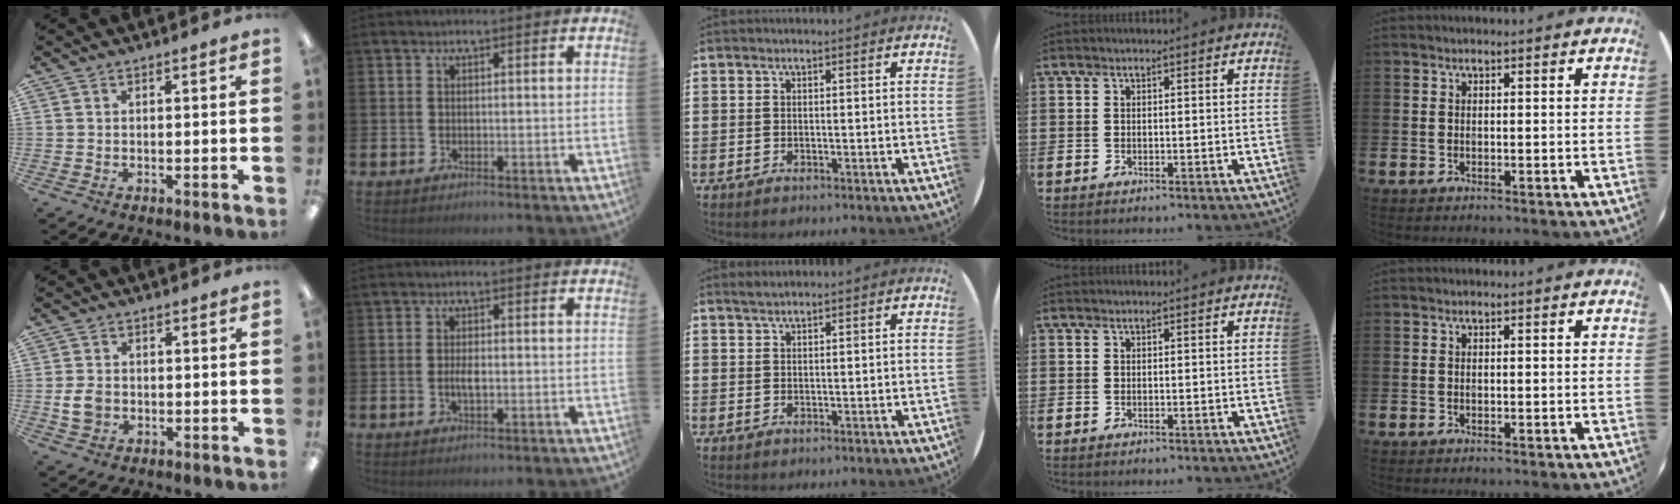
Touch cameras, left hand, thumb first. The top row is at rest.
{"thumb": {"total": 5.0, "force": [-0.6, 3.9, 2.9], "torque": [-0.063, 0.004, -0.011]}, "index": {"total": 2.2, "force": [-0.2, 0.9, 2.0], "torque": [-0.031, -0.001, -0.006]}, "middle": {"total": 0.9, "force": [0.9, 0.0, 0.2], "torque": [-0.004, 0.001, 0.017]}}